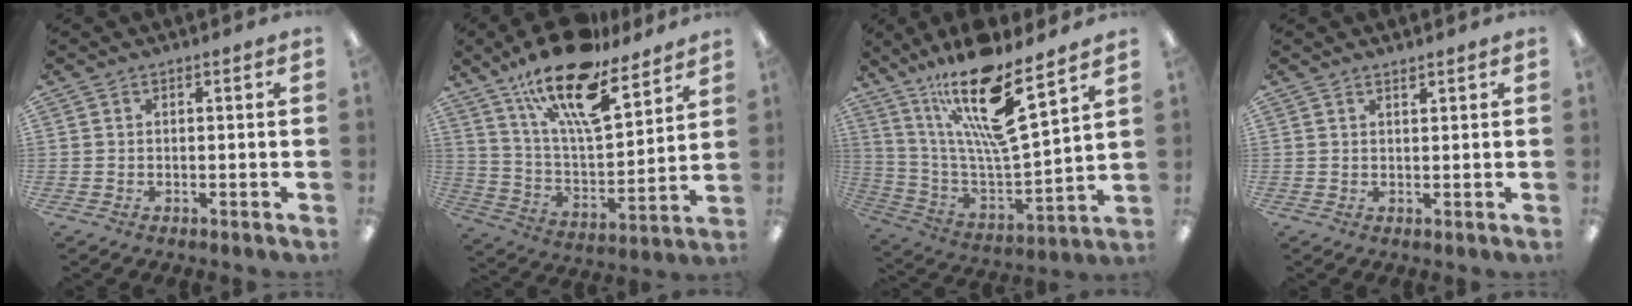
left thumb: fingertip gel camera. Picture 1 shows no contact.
{"total": 21.1, "force": [15.2, 6.9, 12.9], "torque": [-0.222, -0.091, 0.261]}
{"total": 19.8, "force": [13.6, 4.5, 13.6], "torque": [-0.257, -0.089, 0.226]}
{"total": 1.1, "force": [1.1, 0.1, 0.2], "torque": [-0.004, -0.002, 0.021]}